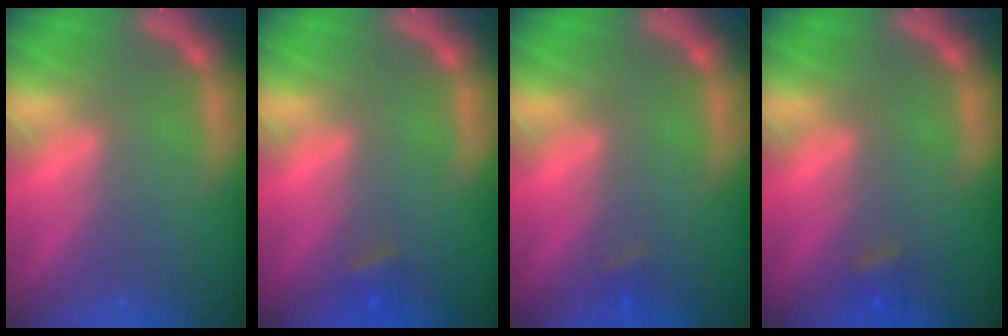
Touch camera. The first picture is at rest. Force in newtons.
{"total": 1.4}
{"total": 0.9}
{"total": 1.4}